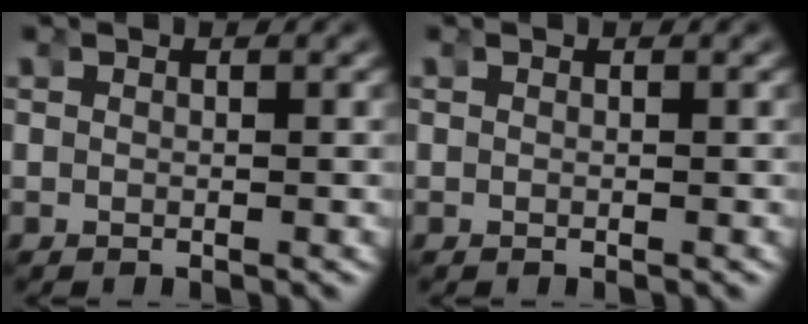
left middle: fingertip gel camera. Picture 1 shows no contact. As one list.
[{"total": 0.0}]